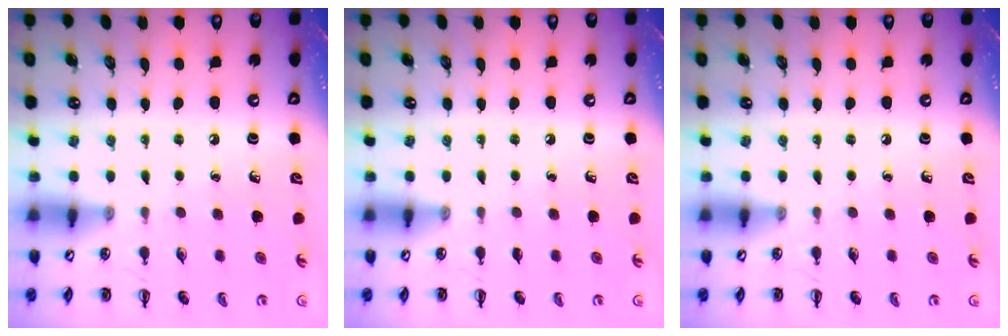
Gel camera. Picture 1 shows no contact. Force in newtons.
{"total": 0.0}
{"total": 0.0}